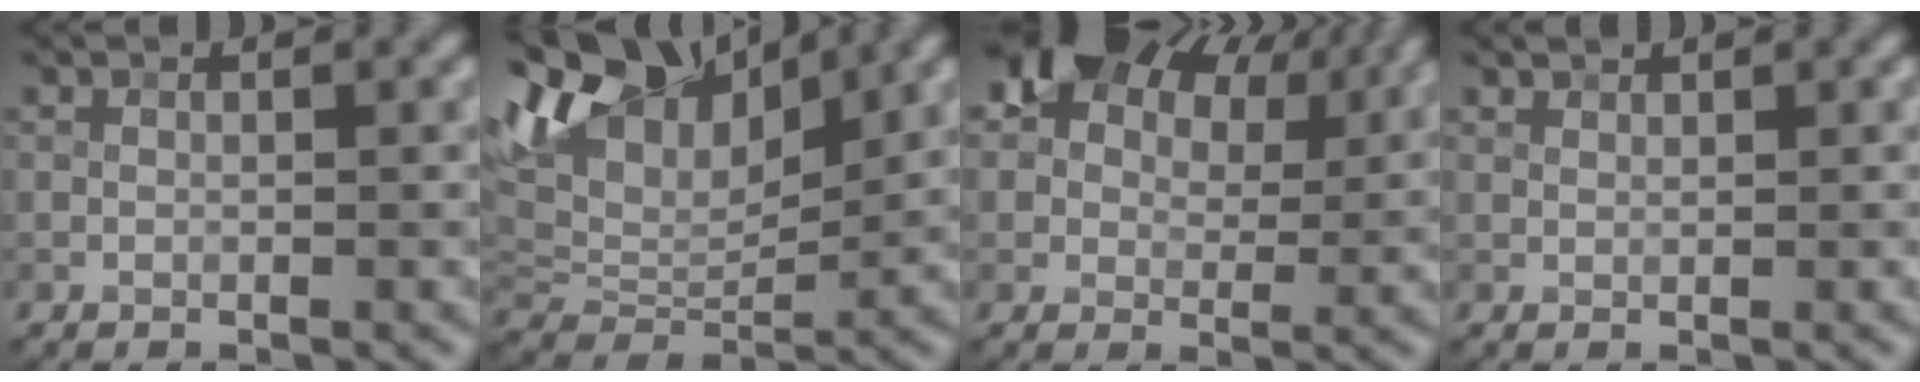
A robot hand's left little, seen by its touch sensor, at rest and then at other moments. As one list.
[{"total": 10.6, "force": [5.0, 5.8, 7.4], "torque": [-0.146, 0.022, 0.085]}, {"total": 13.6, "force": [7.8, 8.5, 7.2], "torque": [-0.114, 0.043, 0.115]}, {"total": 1.0, "force": [0.9, 0.2, 0.2], "torque": [-0.009, 0.000, 0.017]}]